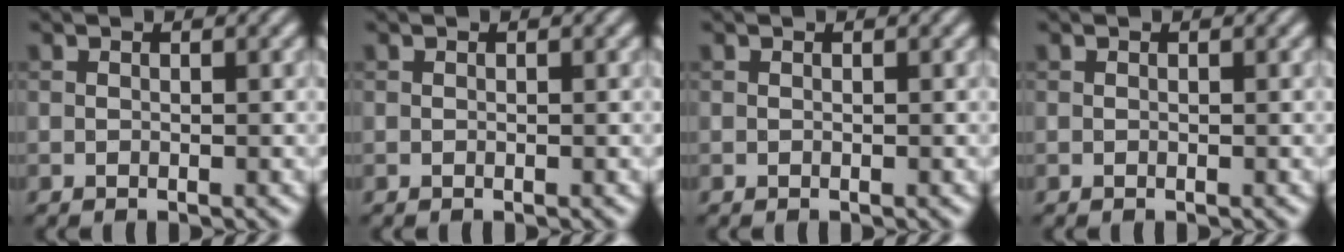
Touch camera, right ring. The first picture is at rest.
{"total": 0.0}
{"total": 0.0}
{"total": 0.0}